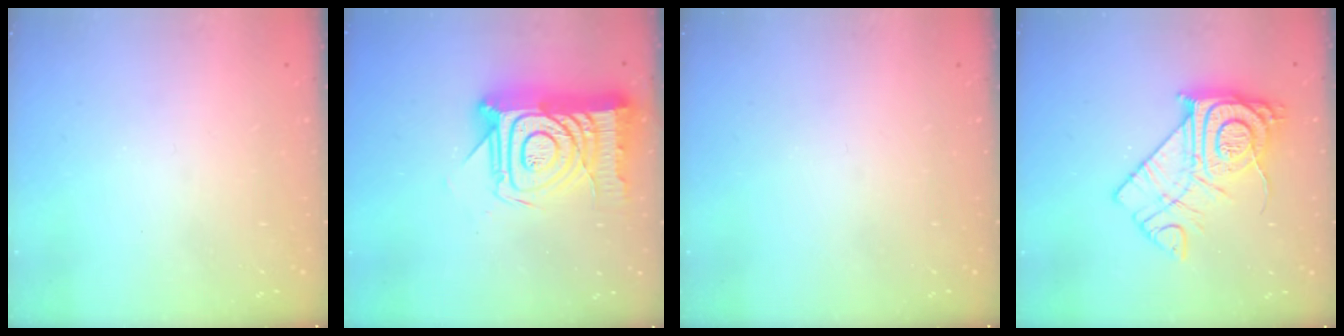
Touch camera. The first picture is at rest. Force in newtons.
{"total": 22.4, "press": 22.4, "slide": 1.7}
{"total": 0.0}
{"total": 17.2, "press": 17.1, "slide": 1.3}